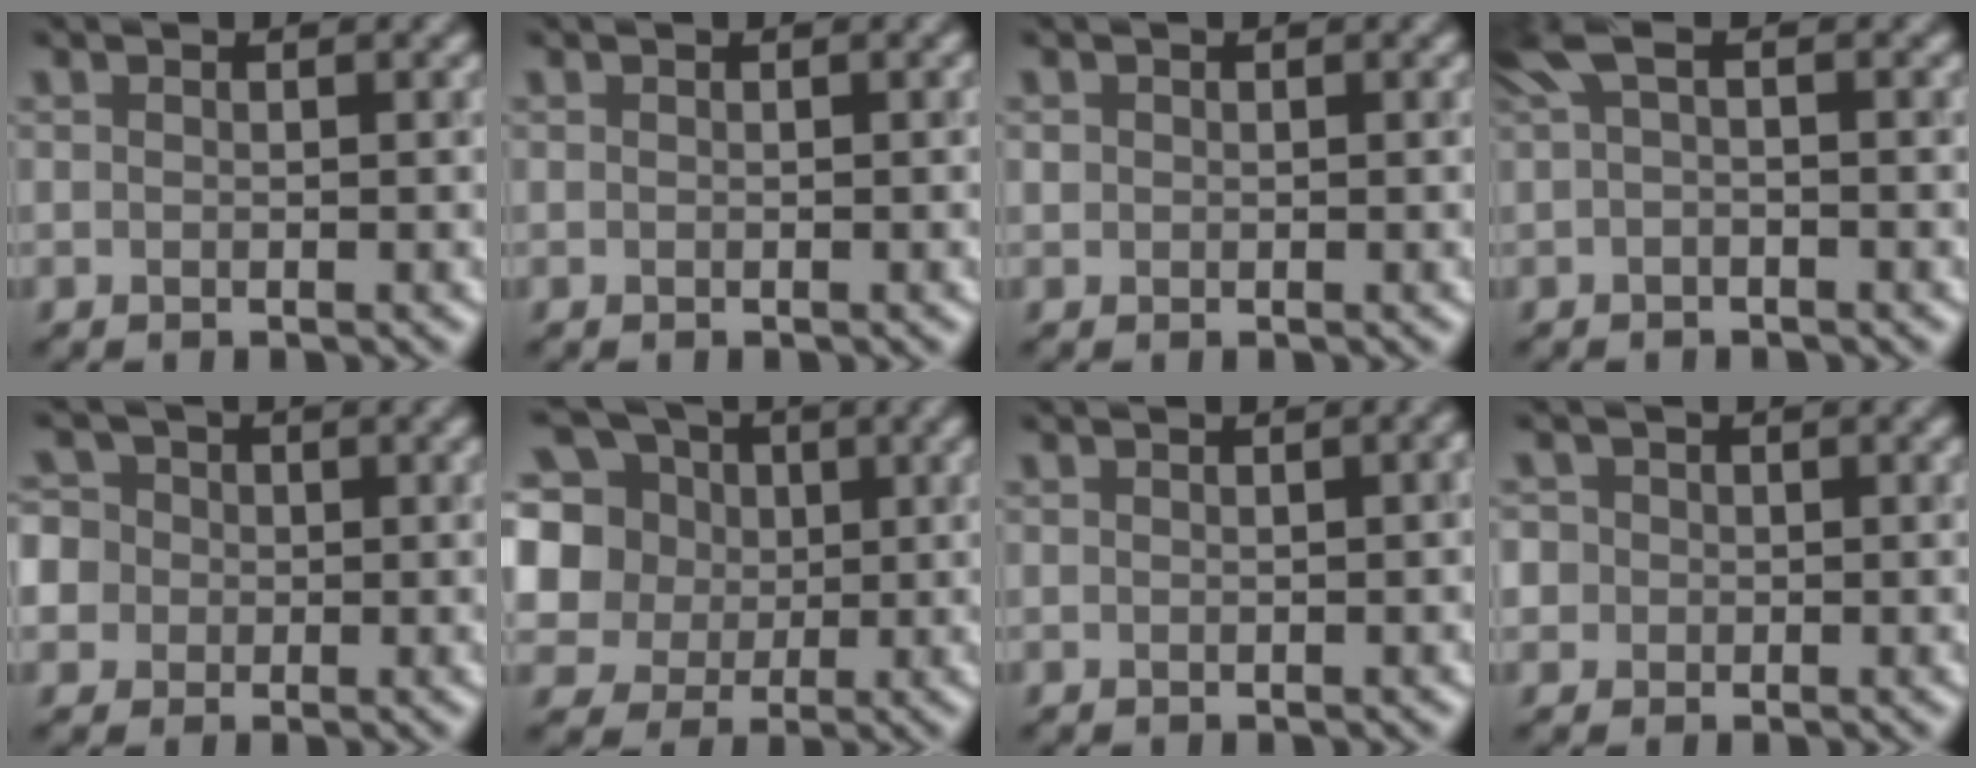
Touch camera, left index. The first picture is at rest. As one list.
[{"total": 0.0}, {"total": 0.6, "force": [0.1, 0.5, 0.1], "torque": [0.004, -0.001, 0.002]}, {"total": 2.3, "force": [0.4, 0.6, 2.2], "torque": [-0.044, 0.005, 0.003]}, {"total": 7.4, "force": [0.3, 6.8, 2.7], "torque": [-0.054, 0.035, -0.033]}, {"total": 11.9, "force": [3.3, 10.2, 5.2], "torque": [-0.143, 0.029, 0.055]}, {"total": 0.8, "force": [0.0, 0.2, 0.8], "torque": [-0.008, 0.002, 0.002]}, {"total": 3.6, "force": [0.9, 3.2, 1.3], "torque": [-0.009, 0.025, -0.008]}]